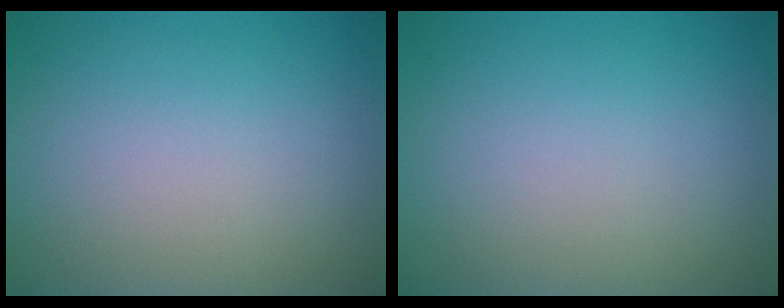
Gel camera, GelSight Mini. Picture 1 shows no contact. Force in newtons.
{"total": 0.0}